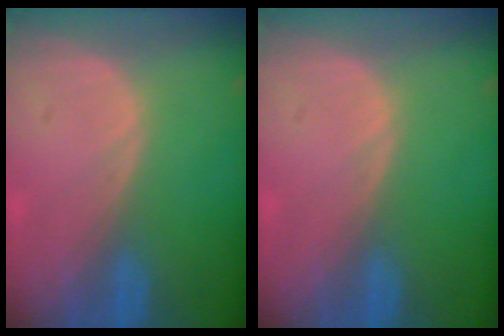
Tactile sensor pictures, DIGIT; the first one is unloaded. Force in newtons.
{"total": 0.0}